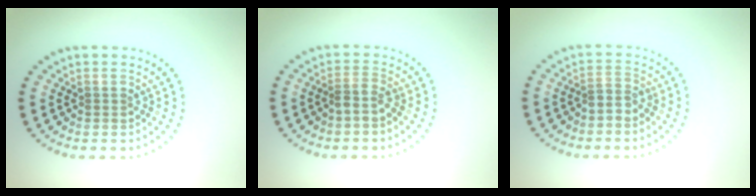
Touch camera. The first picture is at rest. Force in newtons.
{"total": 1.5, "press": 1.2, "slide": 0.9}
{"total": 1.2, "press": 0.7, "slide": 1.0}